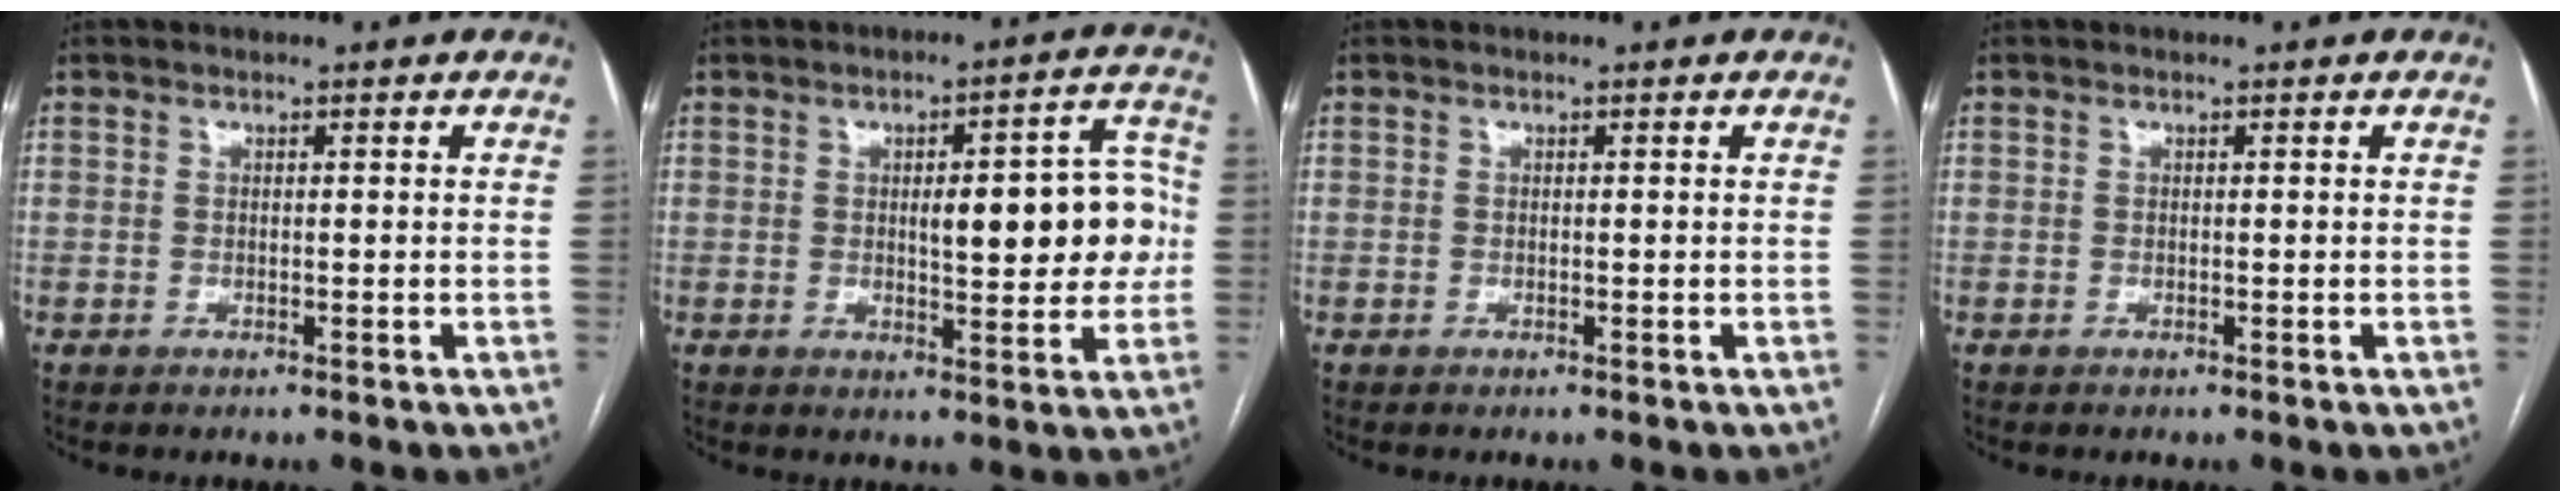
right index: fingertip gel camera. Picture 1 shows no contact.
{"total": 11.3, "force": [0.5, 3.6, 10.8], "torque": [-0.130, 0.025, 0.012]}
{"total": 0.0}
{"total": 0.0}